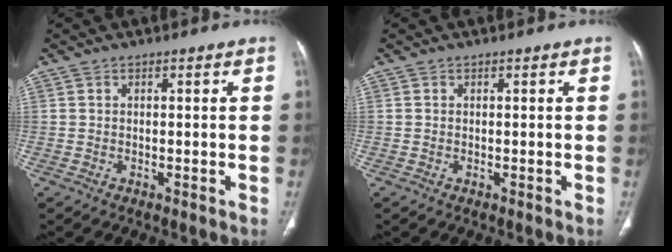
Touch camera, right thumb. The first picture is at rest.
{"total": 0.0}